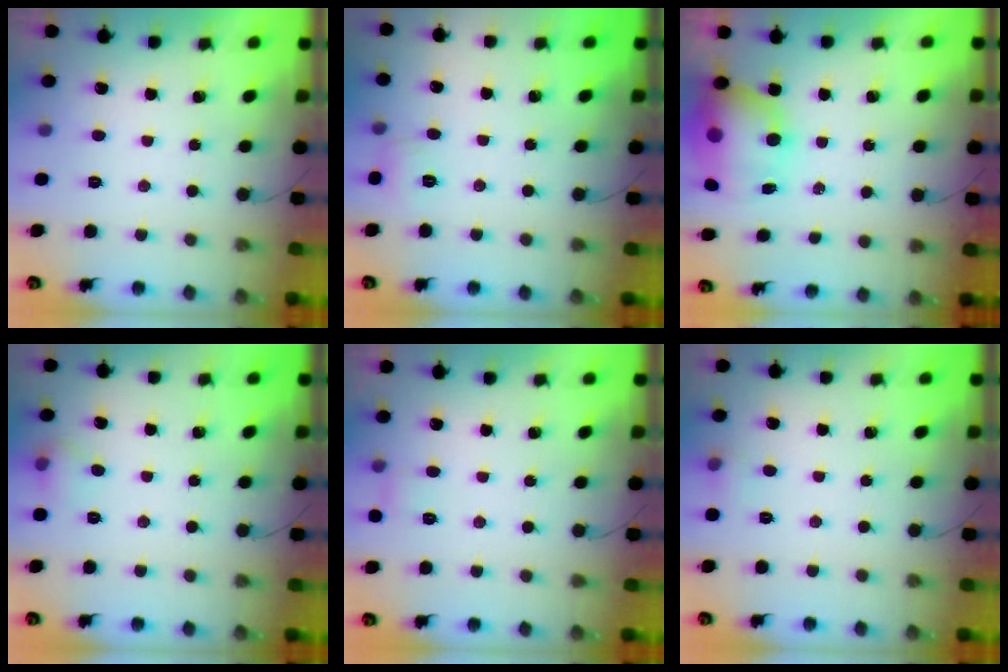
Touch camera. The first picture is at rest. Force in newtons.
{"total": 5.3, "press": 5.1, "slide": 1.5}
{"total": 9.0, "press": 8.8, "slide": 1.9}
{"total": 5.0, "press": 4.7, "slide": 1.9}
{"total": 2.6, "press": 2.4, "slide": 1.0}
{"total": 4.8, "press": 4.6, "slide": 1.5}